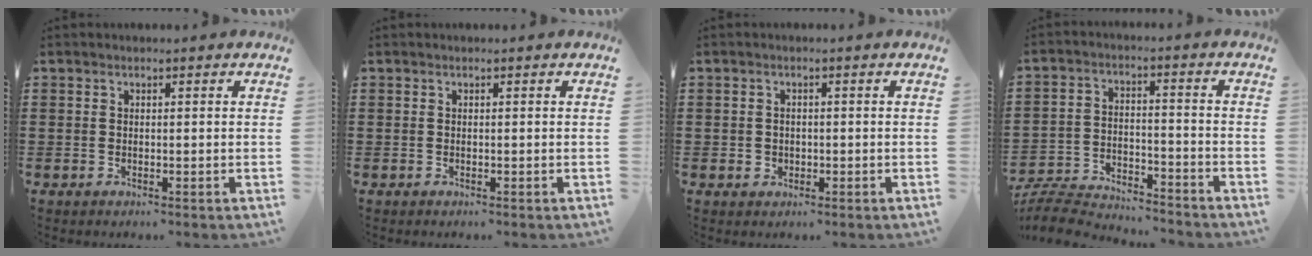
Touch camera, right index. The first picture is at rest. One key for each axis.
{"total": 0.0}
{"total": 1.3, "fx": -0.3, "fy": 1.2, "fz": 0.4, "tx": -0.014, "ty": 0.001, "tz": -0.006}
{"total": 6.7, "fx": -6.5, "fy": 0.7, "fz": 1.1, "tx": -0.040, "ty": 0.003, "tz": -0.134}